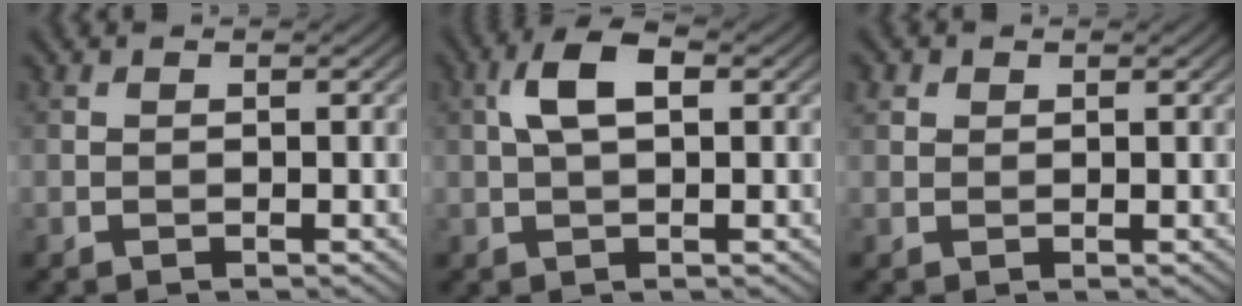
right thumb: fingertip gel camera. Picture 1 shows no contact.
{"total": 4.9, "force": [1.0, 2.3, 4.2], "torque": [-0.090, 0.011, 0.014]}
{"total": 1.2, "force": [0.7, 0.9, 0.3], "torque": [-0.007, 0.003, 0.014]}